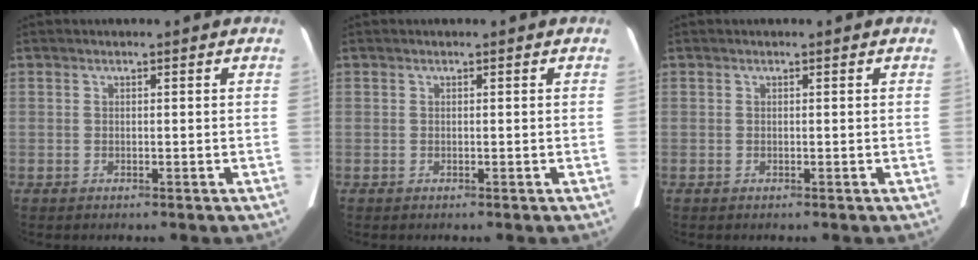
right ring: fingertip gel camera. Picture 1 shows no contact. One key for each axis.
{"total": 0.0}
{"total": 0.0}